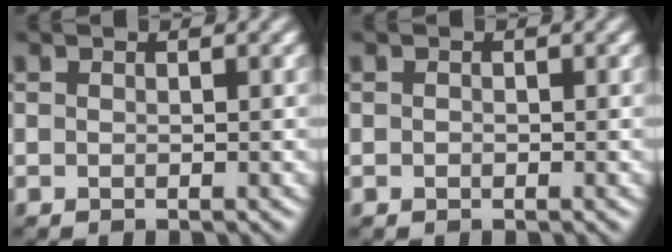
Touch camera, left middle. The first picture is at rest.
{"total": 0.0}